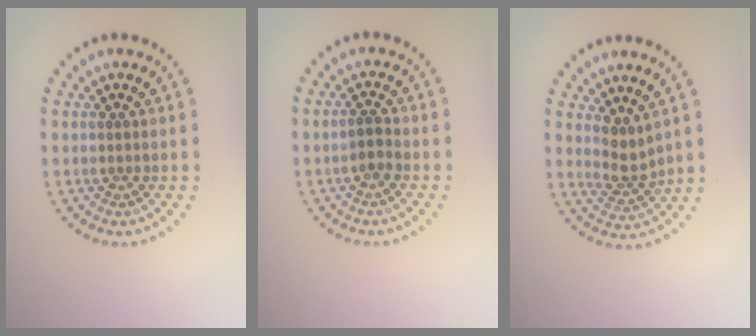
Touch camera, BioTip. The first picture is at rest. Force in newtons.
{"total": 1.0, "press": 0.8, "slide": 0.7}
{"total": 2.3, "press": 1.6, "slide": 1.7}